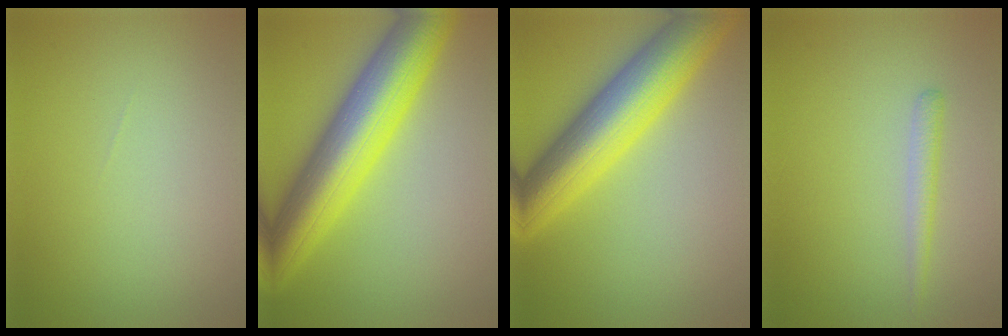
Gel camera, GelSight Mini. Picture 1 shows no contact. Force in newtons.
{"total": 10.6, "press": 10.6, "slide": 0.2}
{"total": 9.7, "press": 9.7, "slide": 0.1}
{"total": 1.5, "press": 1.5, "slide": 0.1}